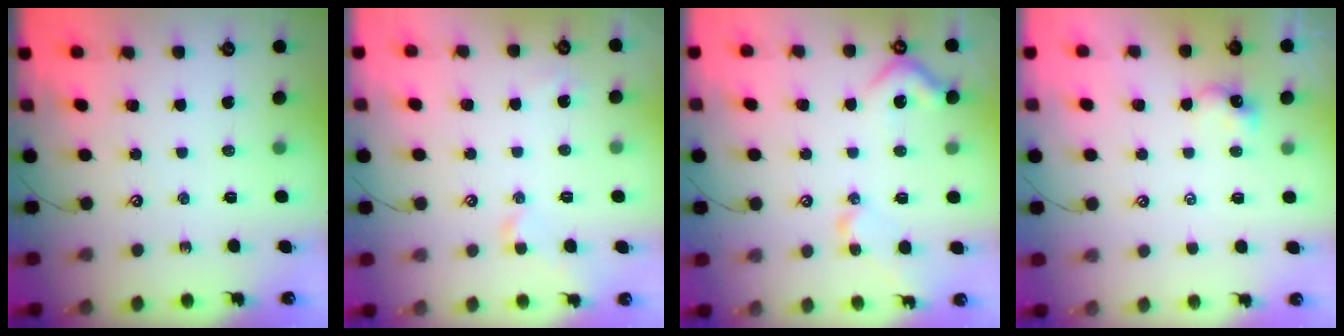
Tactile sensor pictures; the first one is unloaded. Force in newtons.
{"total": 2.3, "press": 2.2, "slide": 0.6}
{"total": 6.8, "press": 6.8, "slide": 1.1}
{"total": 2.1, "press": 2.1, "slide": 0.2}